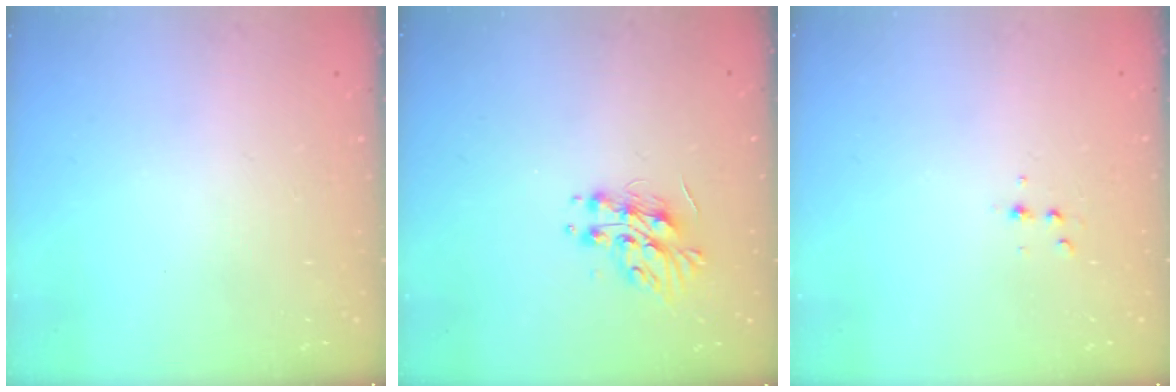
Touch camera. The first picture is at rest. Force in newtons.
{"total": 11.1, "press": 11.1, "slide": 0.2}
{"total": 4.0, "press": 3.9, "slide": 1.0}